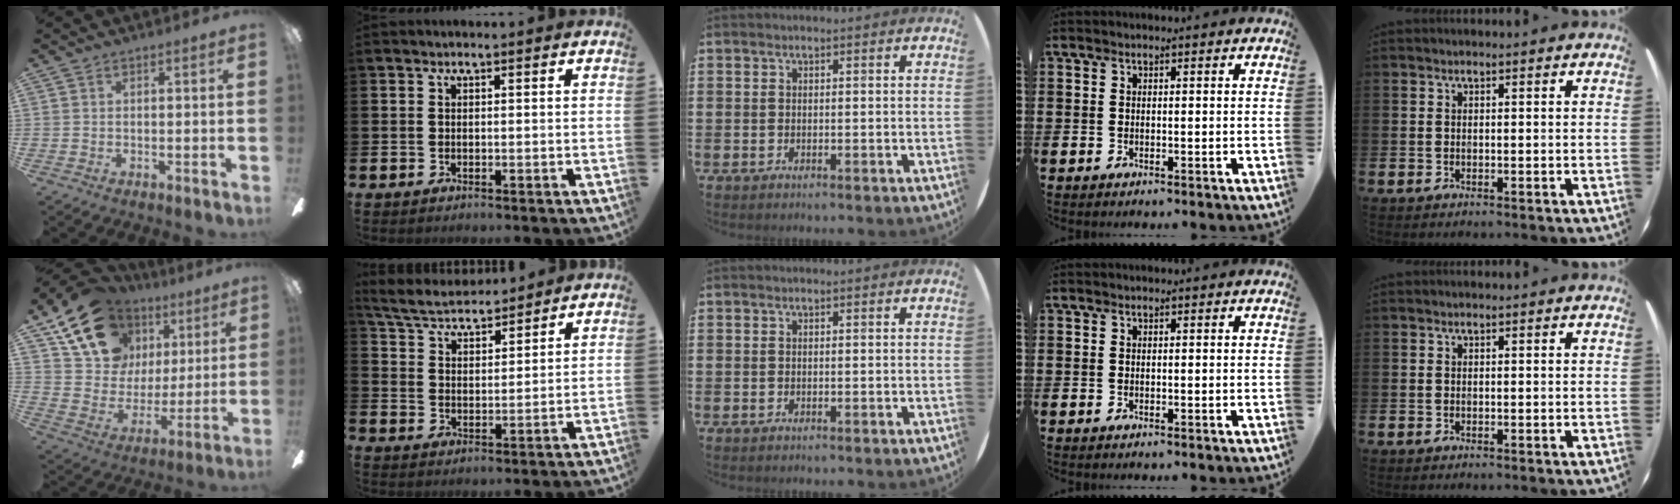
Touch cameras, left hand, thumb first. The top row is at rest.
{"thumb": {"total": 19.6, "force": [11.5, 13.8, 7.9], "torque": [-0.146, -0.052, 0.219]}, "index": {"total": 5.3, "force": [5.2, 0.9, 0.7], "torque": [-0.039, -0.028, 0.092]}}